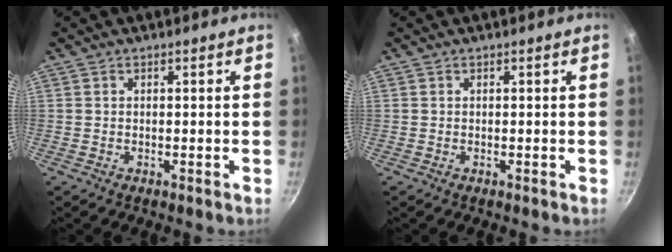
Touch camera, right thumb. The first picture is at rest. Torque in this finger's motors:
{"motor_torque": [-0.05, 0.29, 0.29, -0.26, -0.05]}